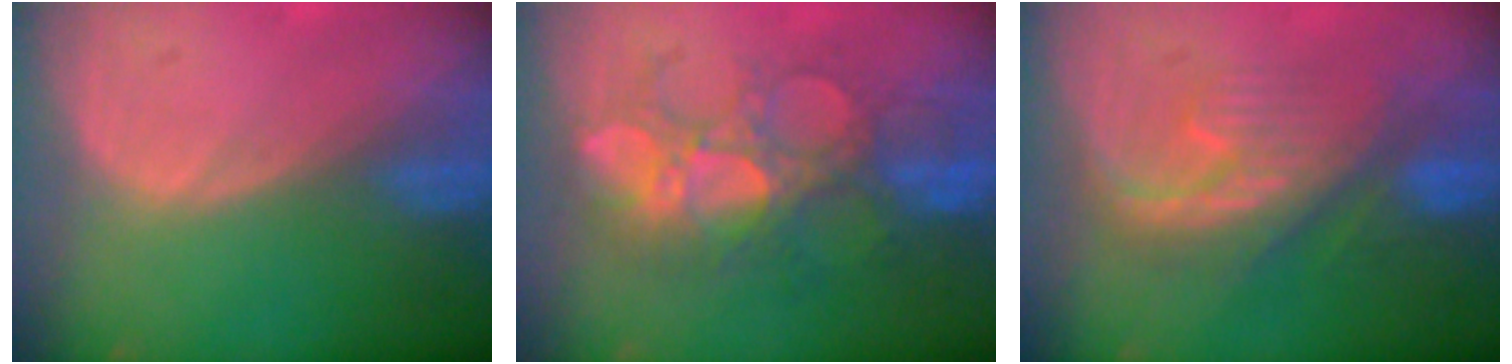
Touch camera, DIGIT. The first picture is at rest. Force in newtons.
{"total": 9.8, "press": 9.2, "slide": 3.4}
{"total": 8.0, "press": 7.9, "slide": 1.1}